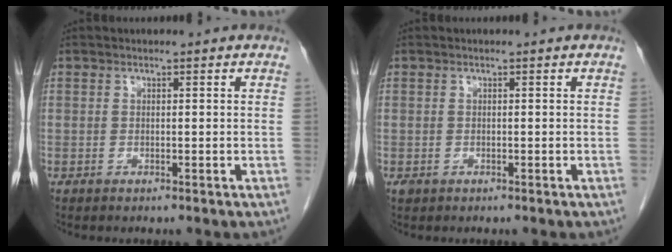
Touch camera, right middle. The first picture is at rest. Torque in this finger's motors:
{"motor_torque": [0.28, 0.02, 0.03, 0.01]}